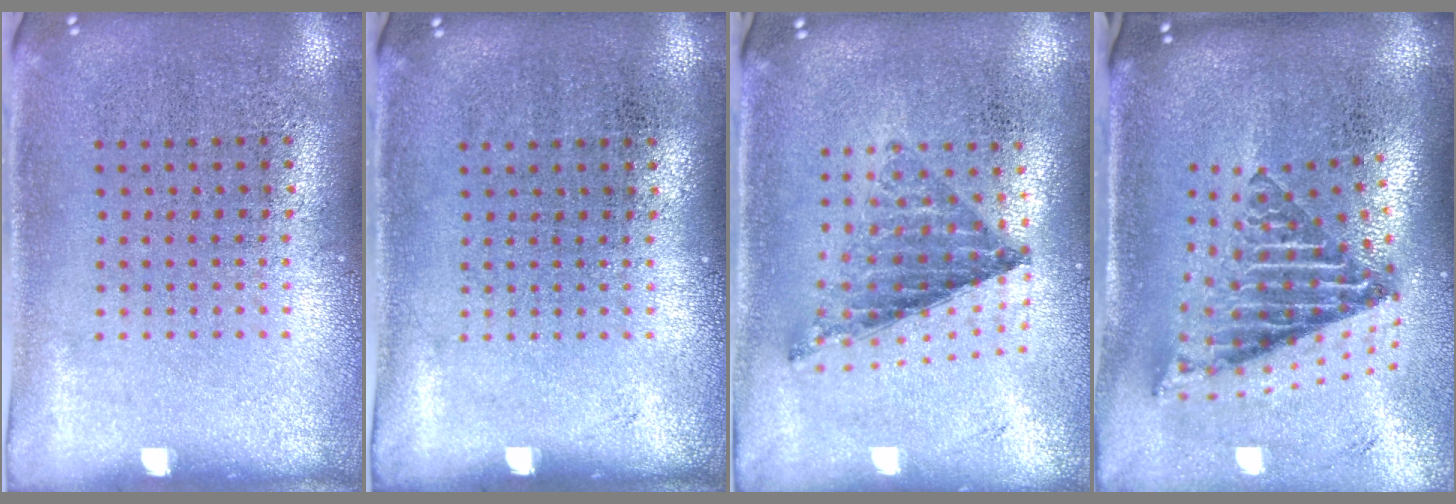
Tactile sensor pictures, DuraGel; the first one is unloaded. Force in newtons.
{"total": 0.0}
{"total": 0.8, "press": 0.8, "slide": 0.0}
{"total": 2.8, "press": 1.7, "slide": 2.2}